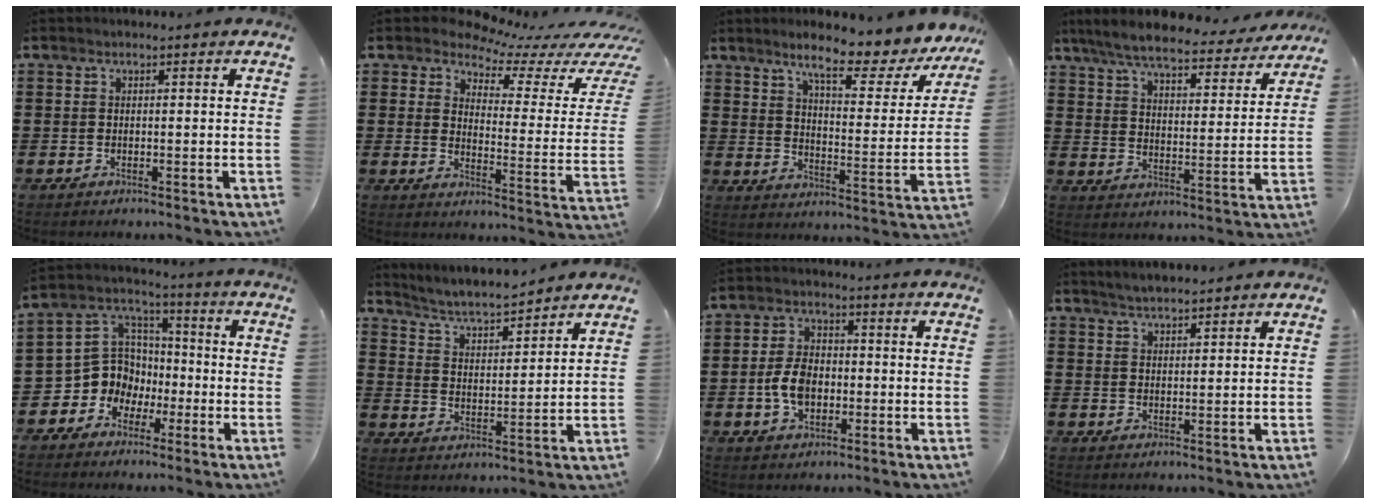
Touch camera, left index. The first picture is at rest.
{"total": 5.6, "force": [5.1, 1.4, 1.8], "torque": [-0.058, -0.036, 0.087]}
{"total": 9.1, "force": [7.2, 1.0, 5.5], "torque": [-0.100, -0.048, 0.114]}
{"total": 7.2, "force": [6.5, 0.7, 3.0], "torque": [-0.087, -0.036, 0.113]}
{"total": 8.6, "force": [-2.6, 8.0, 2.0], "torque": [-0.088, 0.001, -0.053]}
{"total": 4.5, "force": [4.2, 0.1, 1.5], "torque": [-0.049, -0.032, 0.067]}
{"total": 6.0, "force": [-1.2, 3.7, 4.6], "torque": [-0.110, 0.001, -0.029]}
{"total": 2.5, "force": [2.5, -0.1, 0.3], "torque": [-0.011, -0.002, 0.048]}